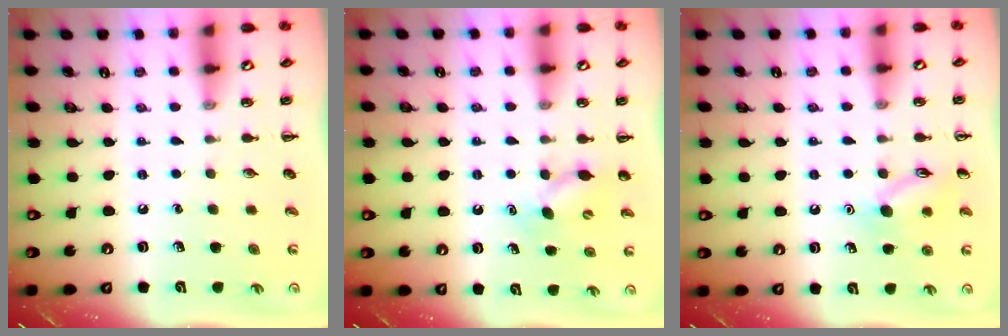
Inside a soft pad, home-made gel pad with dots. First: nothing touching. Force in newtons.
{"total": 7.4, "press": 7.2, "slide": 1.5}
{"total": 10.3, "press": 10.3, "slide": 0.6}